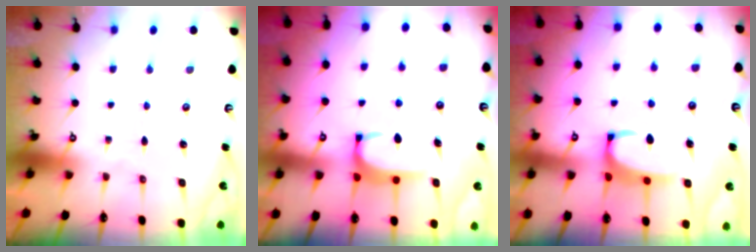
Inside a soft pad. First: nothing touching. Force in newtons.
{"total": 2.0, "press": 1.9, "slide": 0.6}
{"total": 2.4, "press": 2.3, "slide": 0.7}